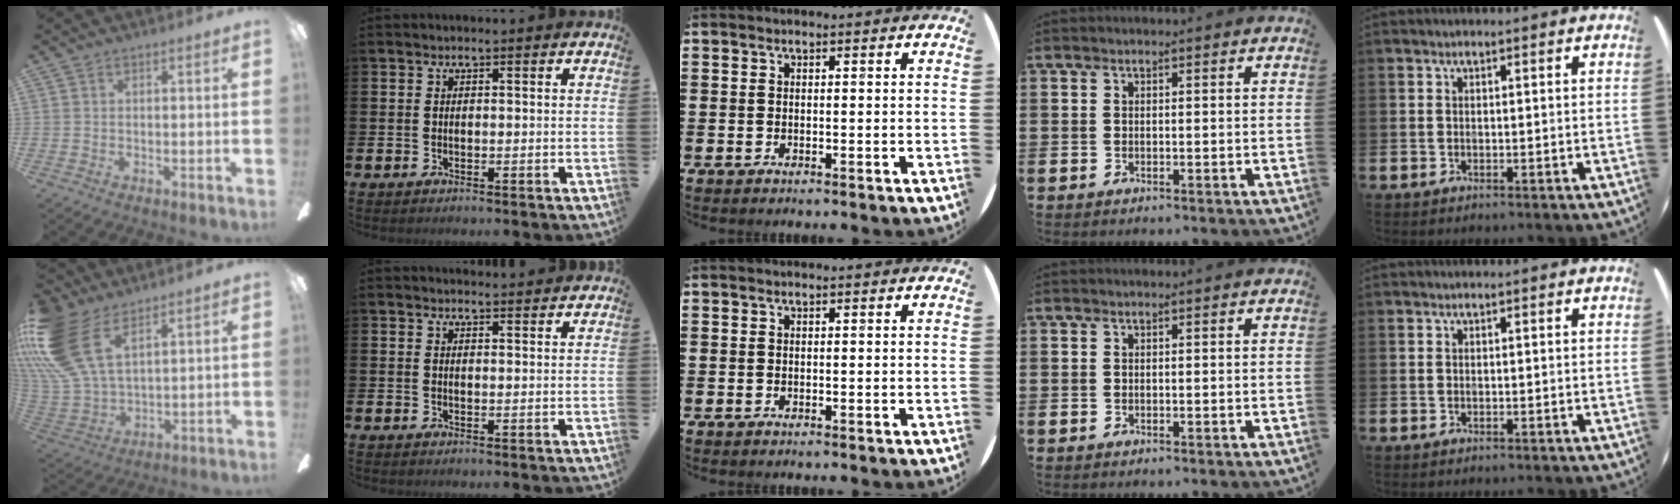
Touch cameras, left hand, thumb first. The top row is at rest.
{"thumb": {"total": 21.4, "force": [11.3, 11.7, 13.9], "torque": [-0.325, -0.048, 0.210]}, "index": {"total": 1.7, "force": [1.7, 0.1, -0.1], "torque": [0.013, -0.011, 0.029]}}